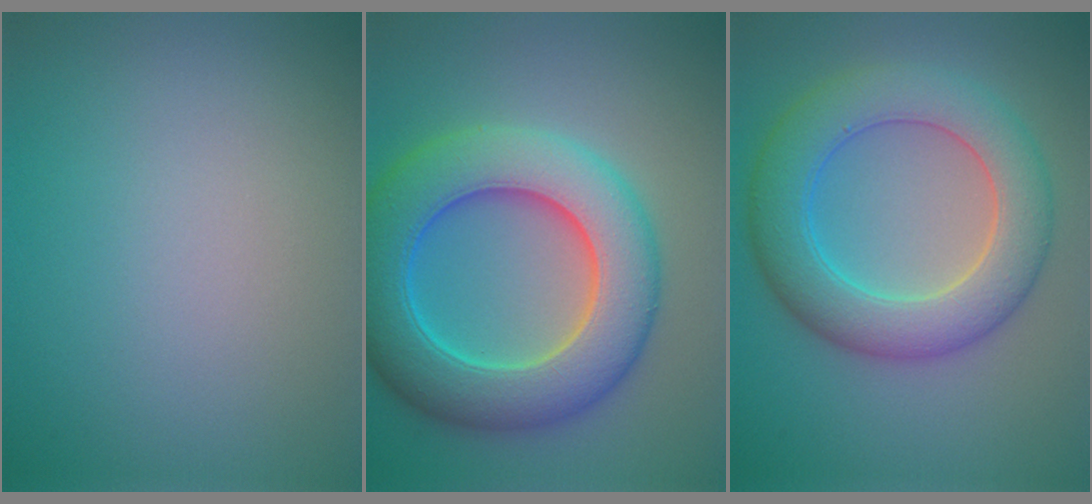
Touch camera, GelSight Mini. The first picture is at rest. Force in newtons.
{"total": 10.4, "press": 10.3, "slide": 0.4}
{"total": 7.4, "press": 7.4, "slide": 0.2}